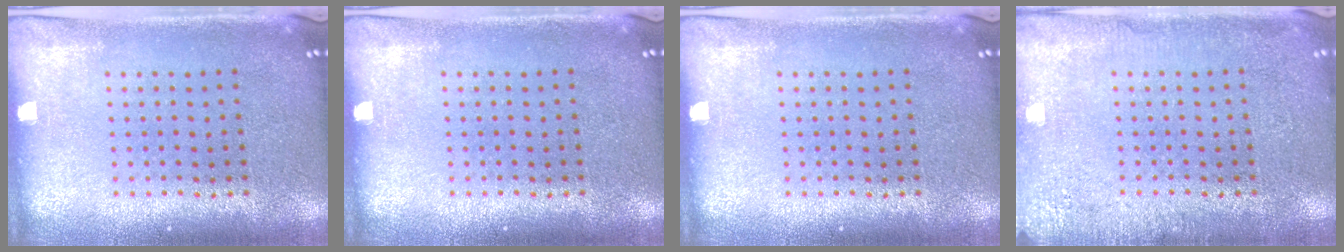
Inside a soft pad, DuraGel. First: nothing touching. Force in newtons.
{"total": 0.0}
{"total": 0.0}
{"total": 2.8, "press": 2.8, "slide": 0.3}